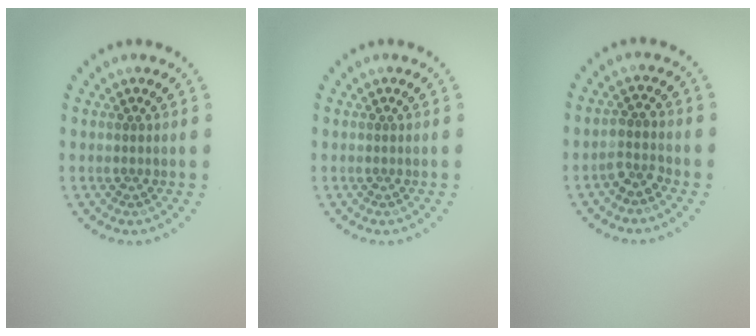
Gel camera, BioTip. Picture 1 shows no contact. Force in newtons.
{"total": 0.0}
{"total": 1.7, "press": 1.4, "slide": 1.0}